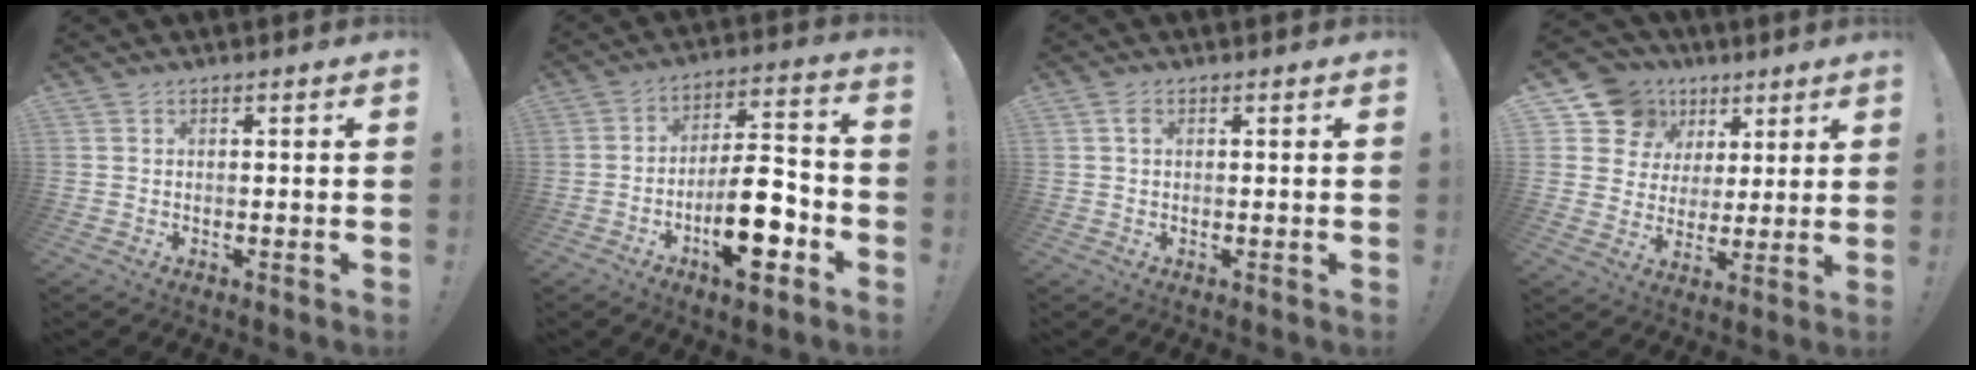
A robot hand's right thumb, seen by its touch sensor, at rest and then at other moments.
{"total": 16.3, "force": [-6.6, 6.8, 13.3], "torque": [-0.203, 0.042, -0.105]}
{"total": 1.6, "force": [0.6, 1.0, 1.1], "torque": [-0.017, 0.003, 0.008]}
{"total": 12.9, "force": [6.7, 10.4, 3.4], "torque": [-0.055, -0.040, 0.140]}